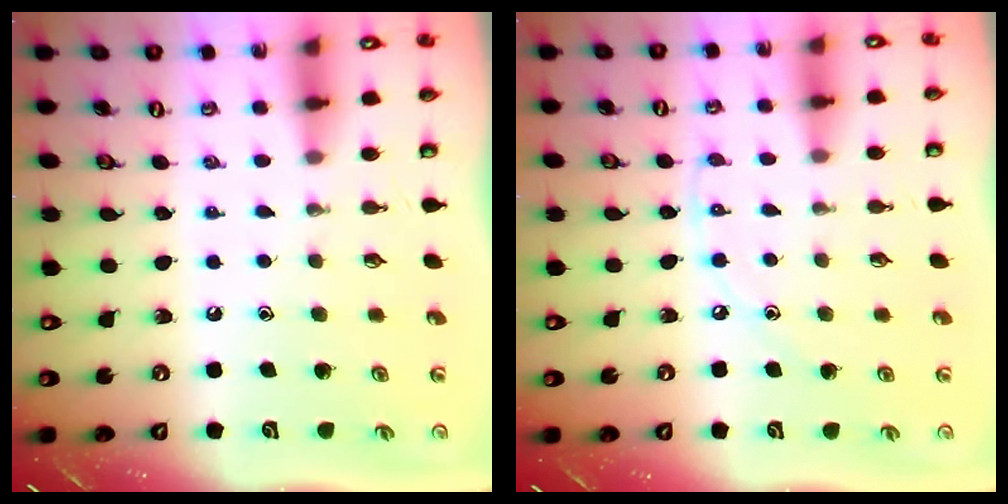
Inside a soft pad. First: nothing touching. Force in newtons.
{"total": 4.6, "press": 4.6, "slide": 0.5}